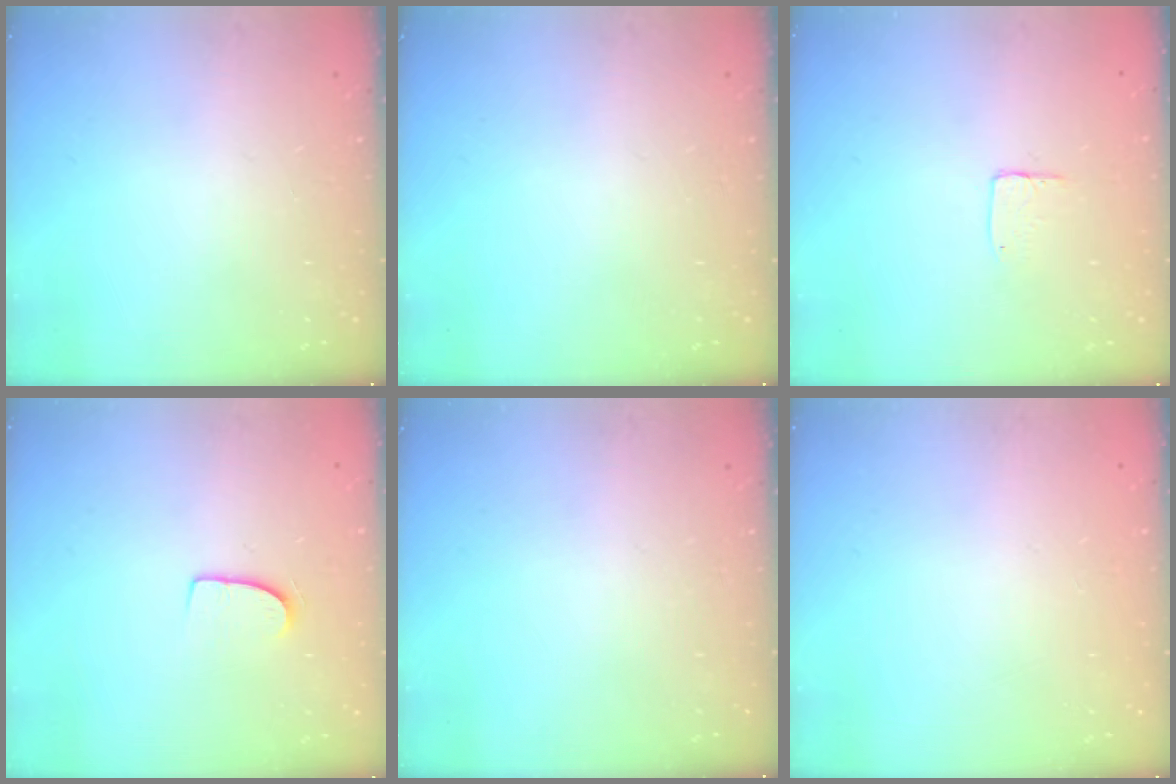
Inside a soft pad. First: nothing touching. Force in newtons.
{"total": 0.0}
{"total": 3.8, "press": 3.8, "slide": 0.3}
{"total": 7.1, "press": 7.1, "slide": 0.5}
{"total": 0.0}
{"total": 0.0}